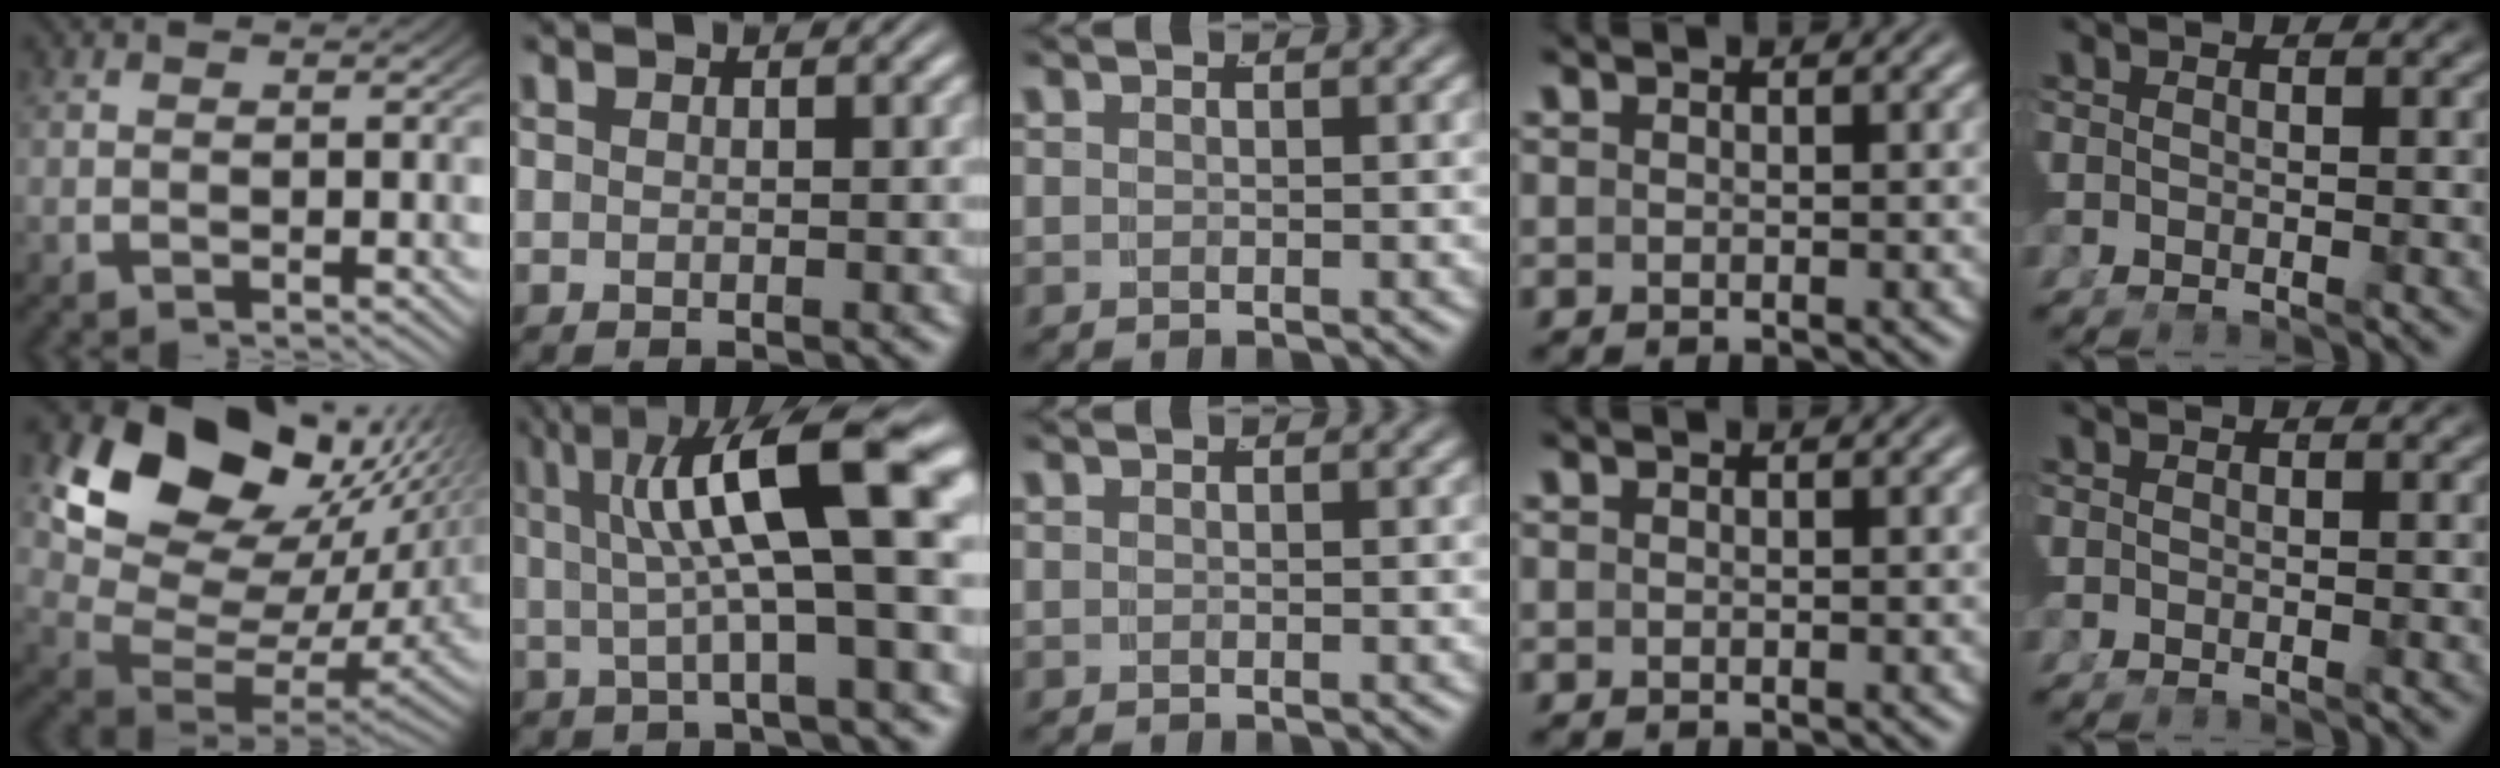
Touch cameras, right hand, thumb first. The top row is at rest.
{"thumb": {"total": 17.3, "force": [4.3, 11.1, 12.6], "torque": [-0.236, -0.026, 0.074]}, "index": {"total": 10.3, "force": [2.7, 2.9, 9.5], "torque": [-0.129, 0.028, 0.032]}}